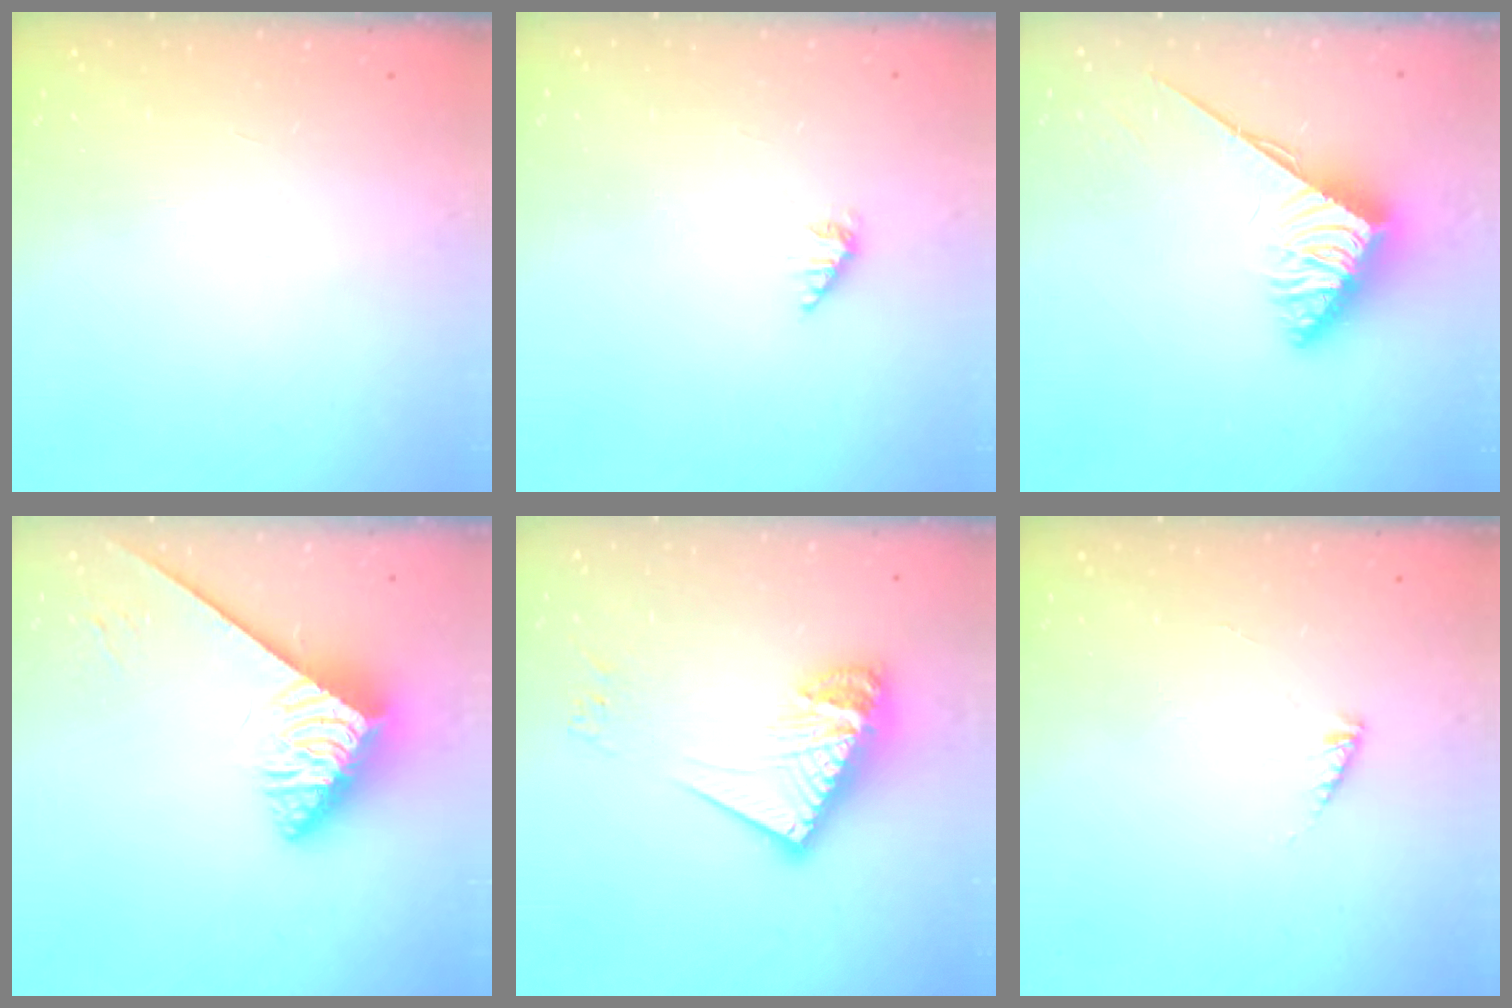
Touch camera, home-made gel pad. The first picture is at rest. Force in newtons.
{"total": 2.1, "press": 2.1, "slide": 0.3}
{"total": 3.8, "press": 3.8, "slide": 0.6}
{"total": 3.8, "press": 3.7, "slide": 0.6}
{"total": 15.8, "press": 15.8, "slide": 1.2}
{"total": 1.6, "press": 1.6, "slide": 0.3}